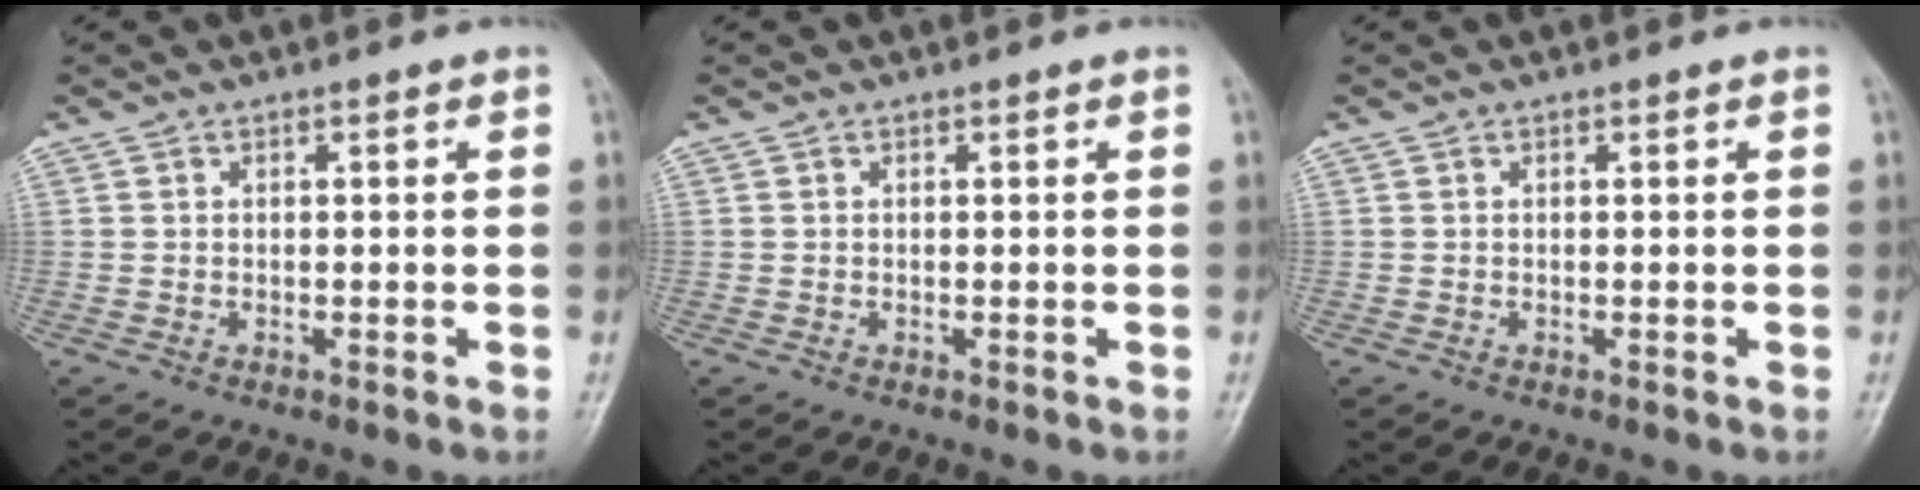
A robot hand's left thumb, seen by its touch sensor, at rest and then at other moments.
{"total": 0.0}
{"total": 0.0}